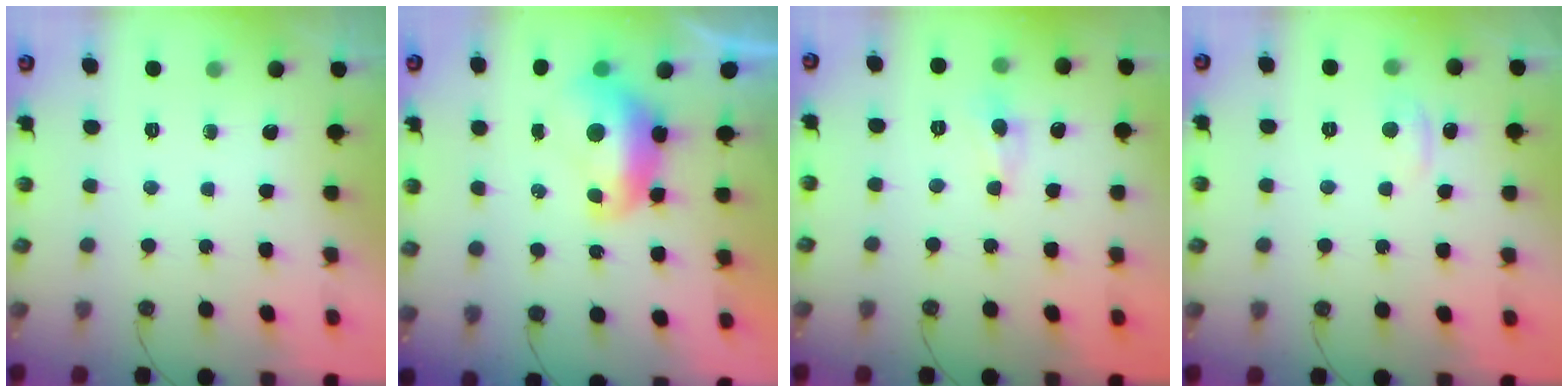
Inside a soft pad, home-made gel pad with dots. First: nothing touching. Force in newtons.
{"total": 1.9, "press": 1.8, "slide": 0.6}
{"total": 1.0, "press": 0.9, "slide": 0.6}
{"total": 1.6, "press": 1.5, "slide": 0.5}